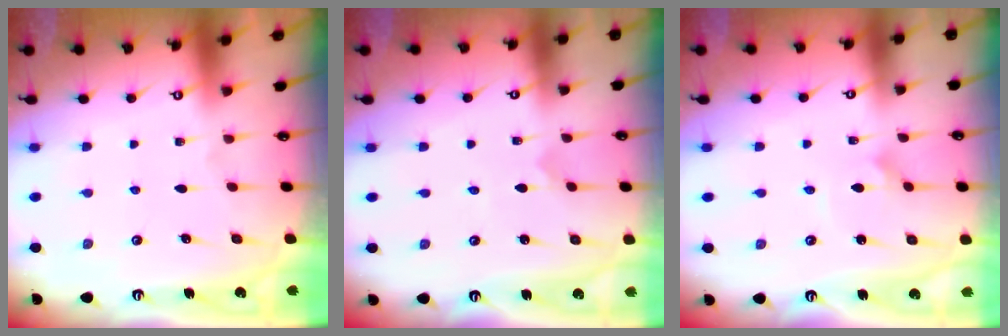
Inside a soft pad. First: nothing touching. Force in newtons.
{"total": 0.0}
{"total": 1.3, "press": 1.3, "slide": 0.0}